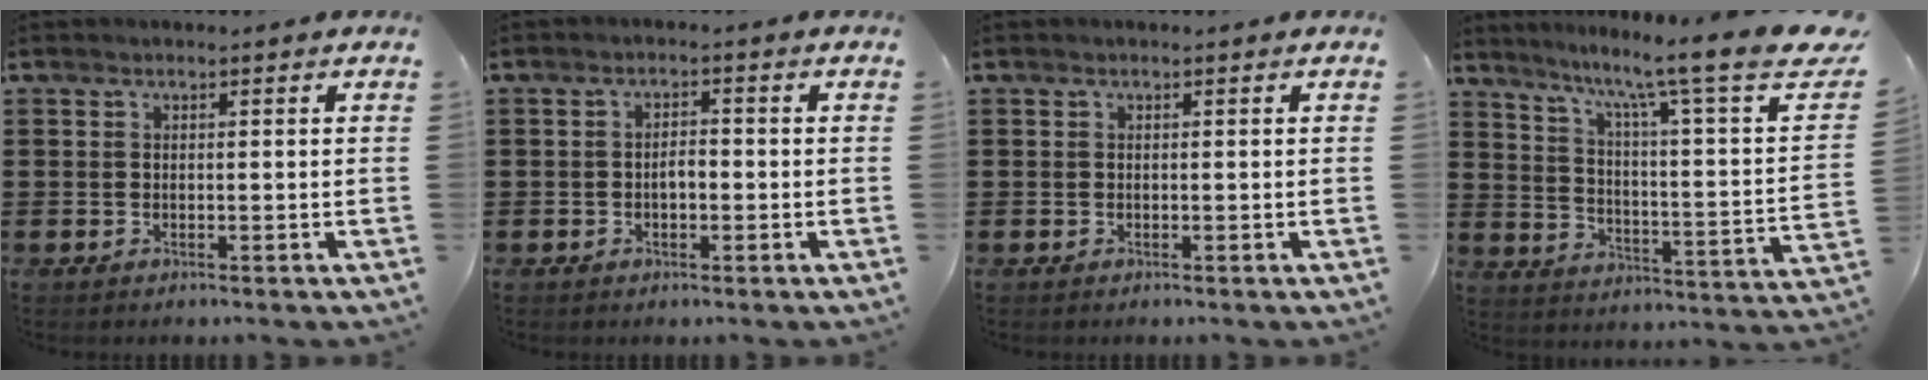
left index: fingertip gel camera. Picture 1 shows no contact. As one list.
[{"total": 2.0, "force": [-0.5, 0.7, 1.8], "torque": [-0.035, 0.003, -0.011]}, {"total": 0.0}, {"total": 9.6, "force": [7.1, -0.2, 6.5], "torque": [-0.135, -0.060, 0.102]}]